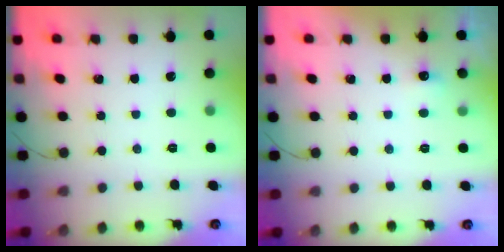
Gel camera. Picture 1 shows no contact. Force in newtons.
{"total": 4.2, "press": 4.1, "slide": 1.1}